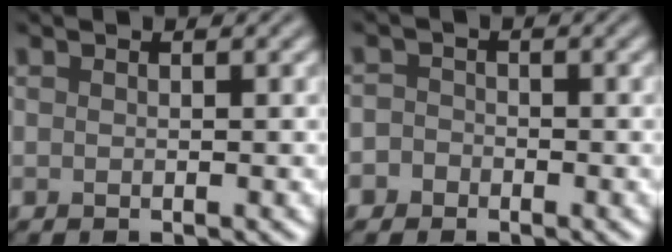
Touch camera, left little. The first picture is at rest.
{"total": 2.5, "force": [-1.2, 2.2, 0.3], "torque": [0.022, 0.009, -0.039]}